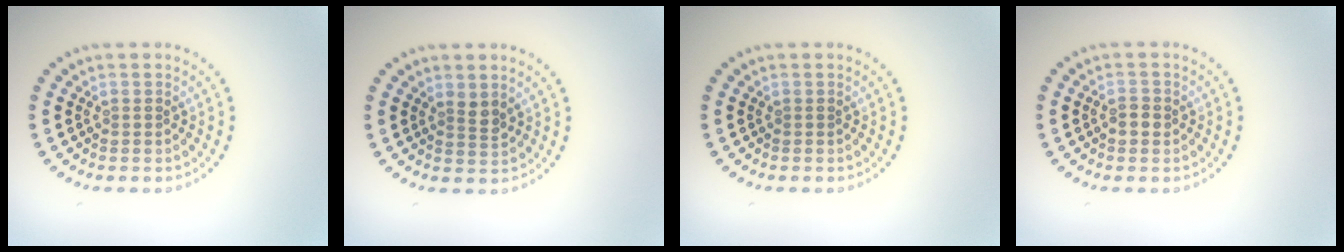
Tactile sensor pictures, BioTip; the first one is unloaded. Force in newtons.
{"total": 1.3, "press": 1.0, "slide": 0.8}
{"total": 0.0}
{"total": 1.3, "press": 1.3, "slide": 0.0}